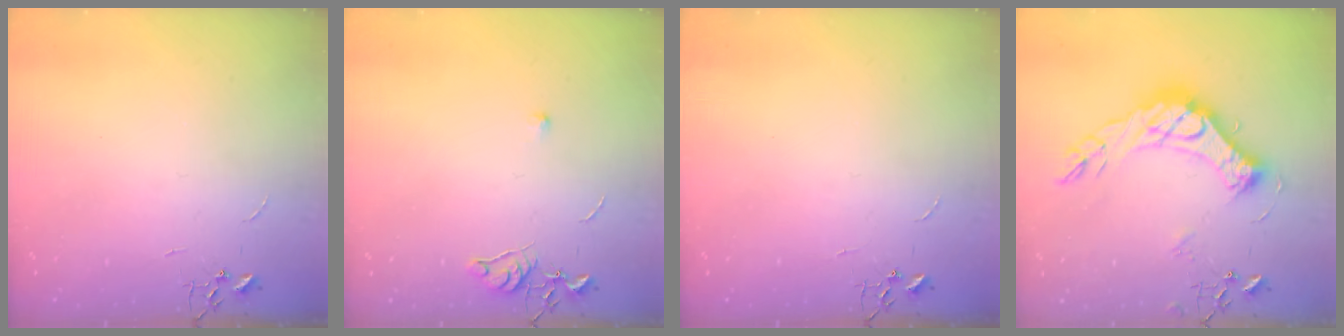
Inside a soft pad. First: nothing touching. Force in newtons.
{"total": 5.9, "press": 5.8, "slide": 0.8}
{"total": 0.0}
{"total": 21.8, "press": 21.7, "slide": 2.2}